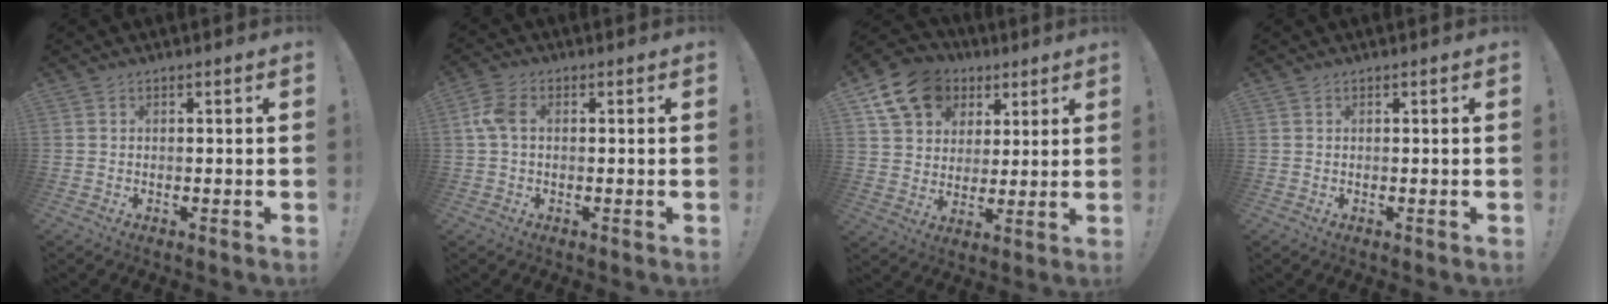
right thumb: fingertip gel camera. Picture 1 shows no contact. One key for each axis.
{"total": 5.7, "fx": 0.6, "fy": 3.5, "fz": 4.4, "tx": -0.101, "ty": 0.012, "tz": 0.013}
{"total": 14.5, "fx": 7.4, "fy": 10.9, "fz": 6.0, "tx": -0.096, "ty": -0.034, "tz": 0.144}
{"total": 0.0}